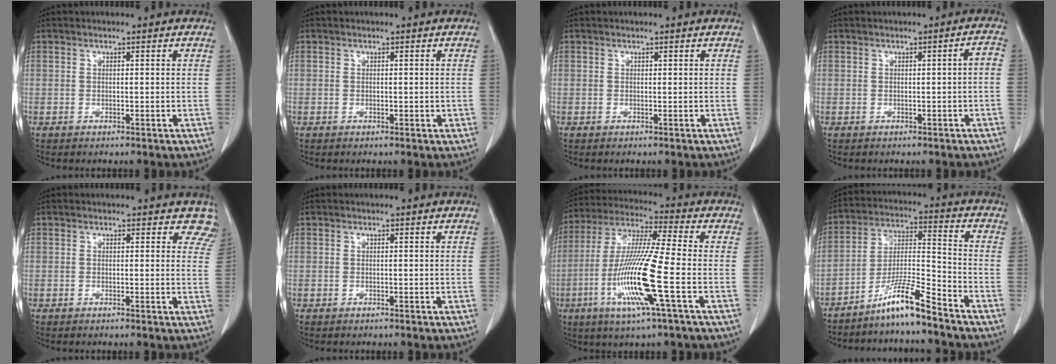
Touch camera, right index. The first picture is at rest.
{"total": 1.0, "force": [-0.1, 0.5, 0.8], "torque": [-0.012, 0.001, 0.002]}
{"total": 0.0}
{"total": 1.7, "force": [-0.5, 0.2, 1.6], "torque": [-0.016, 0.003, -0.007]}
{"total": 4.1, "force": [3.5, 2.1, 0.3], "torque": [0.032, -0.011, 0.008]}
{"total": 0.0}
{"total": 15.4, "force": [-4.5, -0.3, 14.7], "torque": [-0.304, -0.018, -0.093]}
{"total": 9.1, "force": [-7.2, -0.5, 5.5], "torque": [-0.110, -0.008, -0.136]}